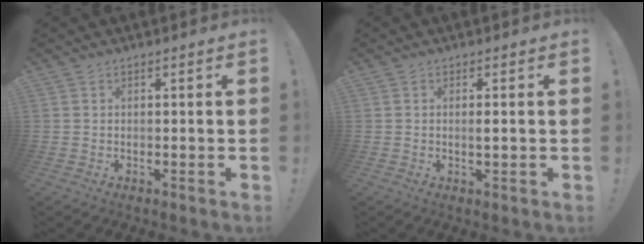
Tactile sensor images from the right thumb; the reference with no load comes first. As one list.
[{"total": 1.4, "force": [0.3, 0.1, 1.4], "torque": [-0.018, -0.004, 0.002]}]